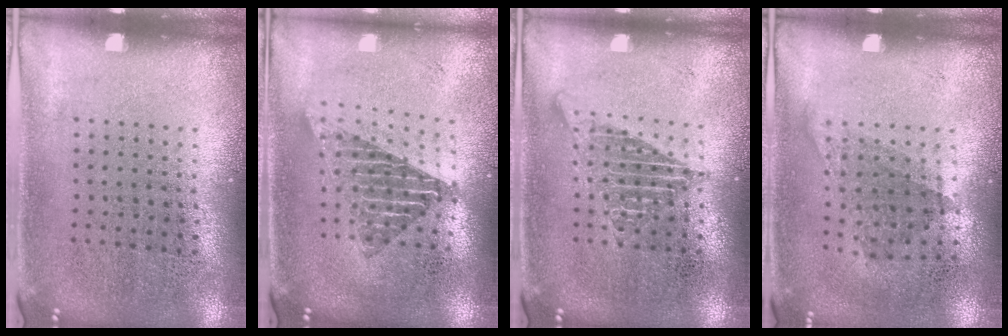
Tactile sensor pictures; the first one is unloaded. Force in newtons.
{"total": 1.7, "press": 1.4, "slide": 1.0}
{"total": 2.1, "press": 2.1, "slide": 0.3}
{"total": 1.1, "press": 0.8, "slide": 0.7}